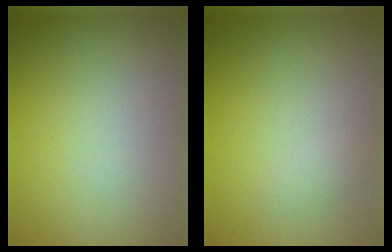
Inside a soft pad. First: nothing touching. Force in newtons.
{"total": 0.8, "press": 0.8, "slide": 0.0}